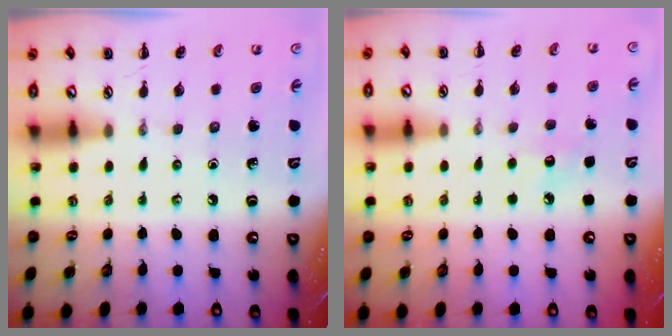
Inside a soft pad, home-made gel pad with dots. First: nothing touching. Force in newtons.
{"total": 5.8, "press": 5.6, "slide": 1.4}